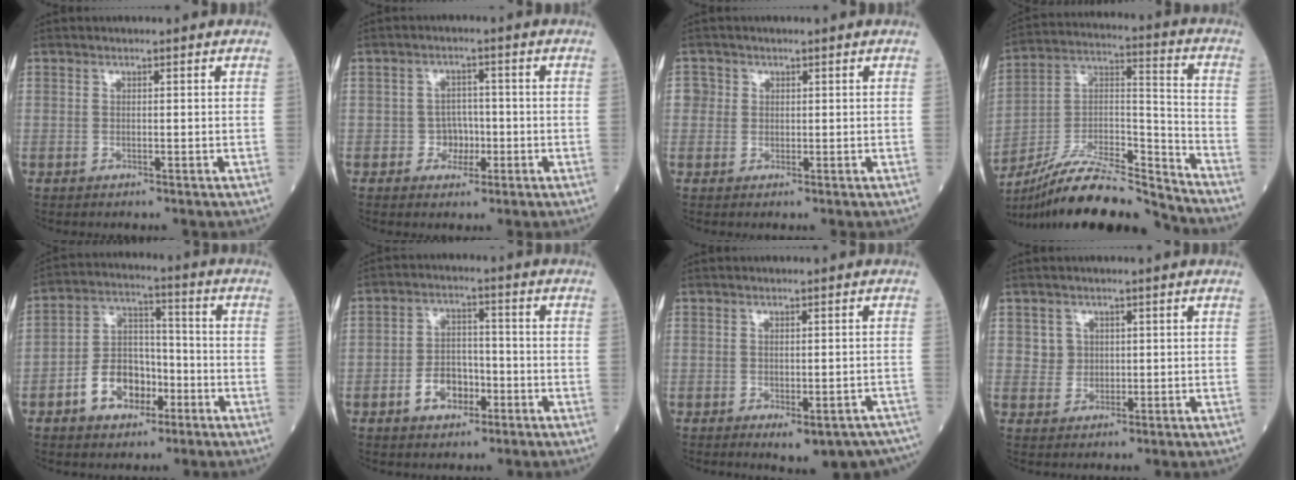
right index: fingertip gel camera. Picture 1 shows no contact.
{"total": 3.3, "force": [-1.0, 2.9, 1.2], "torque": [-0.007, 0.010, -0.013]}
{"total": 1.9, "force": [0.3, 1.9, 0.0], "torque": [0.013, 0.005, 0.001]}
{"total": 19.5, "force": [-17.9, 1.4, 7.8], "torque": [-0.156, 0.019, -0.316]}
{"total": 9.2, "force": [-4.1, 6.0, 5.6], "torque": [-0.115, 0.026, -0.069]}
{"total": 6.1, "force": [-2.7, 3.9, 3.8], "torque": [-0.072, 0.013, -0.045]}
{"total": 10.7, "force": [-8.5, 3.6, 5.4], "torque": [-0.035, 0.008, -0.095]}
{"total": 2.4, "force": [0.7, 2.3, 0.1], "torque": [0.006, 0.001, 0.012]}